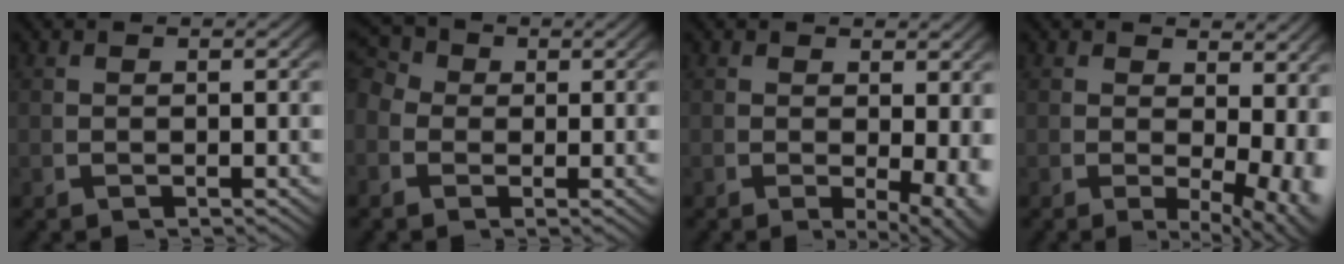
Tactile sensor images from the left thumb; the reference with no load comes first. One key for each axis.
{"total": 3.8, "fx": 0.7, "fy": 3.1, "fz": 2.1, "tx": -0.046, "ty": -0.007, "tz": 0.006}
{"total": 3.9, "fx": -0.1, "fy": 1.9, "fz": 3.4, "tx": -0.046, "ty": -0.024, "tz": 0.006}
{"total": 5.6, "fx": 0.1, "fy": 3.2, "fz": 4.7, "tx": -0.059, "ty": -0.028, "tz": 0.012}